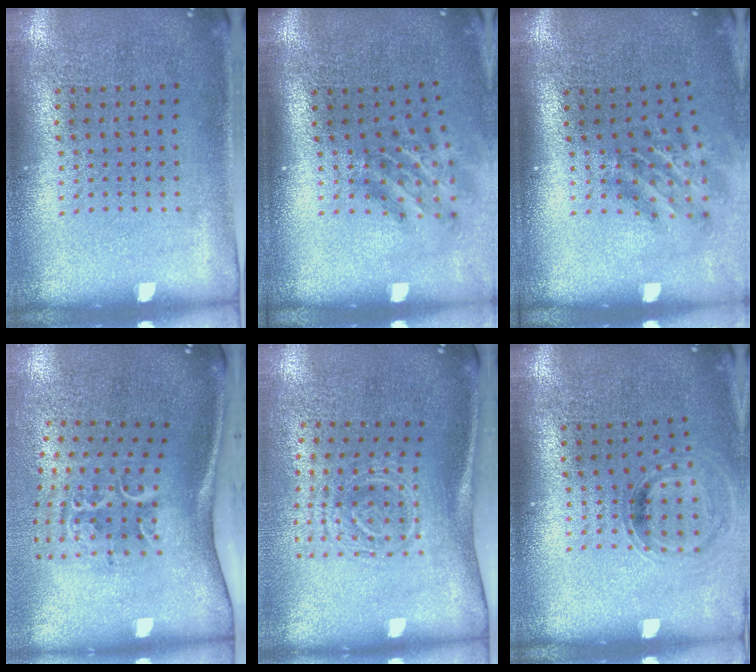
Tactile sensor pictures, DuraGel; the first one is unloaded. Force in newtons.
{"total": 1.9, "press": 1.2, "slide": 1.5}
{"total": 1.9, "press": 1.2, "slide": 1.5}
{"total": 2.3, "press": 1.4, "slide": 1.8}
{"total": 1.7, "press": 1.2, "slide": 1.2}
{"total": 0.8, "press": 0.8, "slide": 0.2}